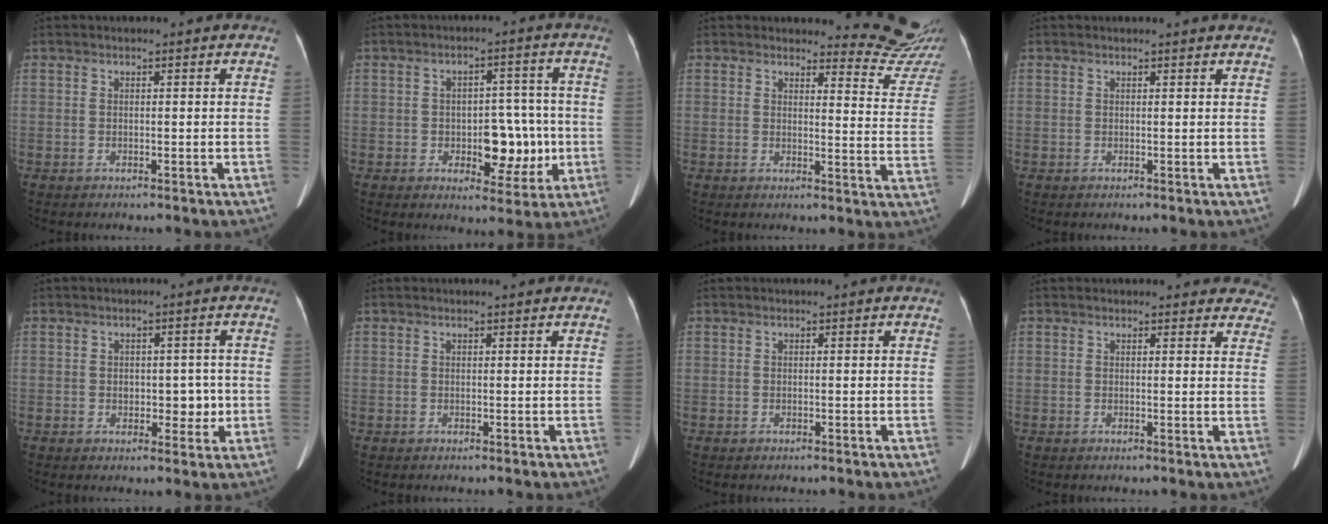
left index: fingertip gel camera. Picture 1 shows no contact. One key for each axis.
{"total": 7.5, "fx": -2.0, "fy": 4.2, "fz": 5.9, "tx": -0.069, "ty": -0.005, "tz": -0.023}
{"total": 10.2, "fx": 10.2, "fy": 0.1, "fz": 0.2, "tx": 0.013, "ty": -0.121, "tz": 0.085}
{"total": 3.4, "fx": 3.3, "fy": -0.1, "fz": 0.9, "tx": -0.010, "ty": -0.009, "tz": 0.024}
{"total": 3.3, "fx": -0.7, "fy": 2.2, "fz": 2.4, "tx": -0.024, "ty": -0.016, "tz": -0.009}
{"total": 1.7, "fx": 1.6, "fy": 0.2, "fz": 0.5, "tx": -0.006, "ty": -0.008, "tz": 0.011}
{"total": 0.0}
{"total": 13.7, "fx": 12.8, "fy": 3.8, "fz": 2.9, "tx": 0.008, "ty": -0.038, "tz": 0.114}